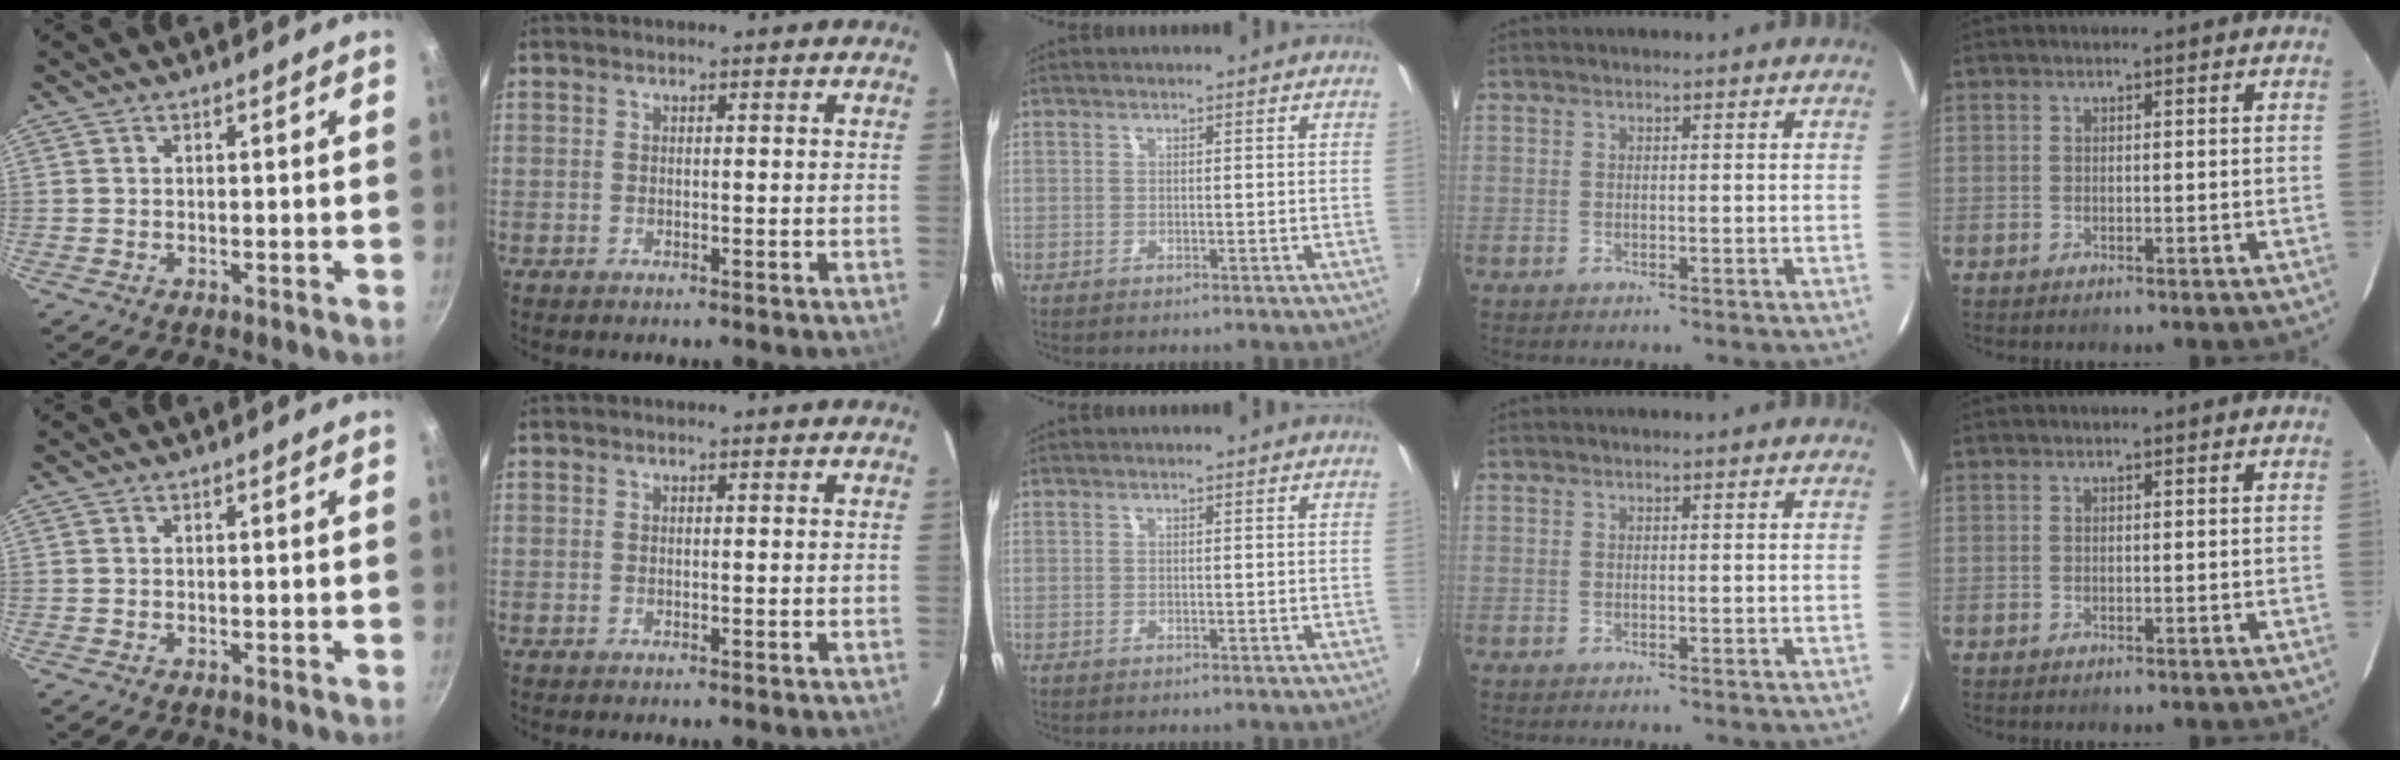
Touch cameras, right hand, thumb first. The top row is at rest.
{}